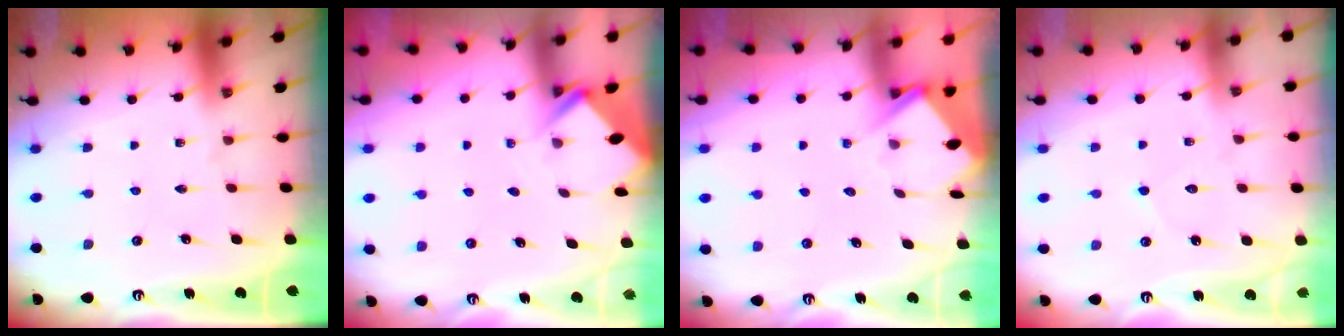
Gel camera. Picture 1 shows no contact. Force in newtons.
{"total": 2.7, "press": 2.7, "slide": 0.2}
{"total": 4.0, "press": 4.0, "slide": 0.4}
{"total": 5.4, "press": 5.4, "slide": 0.6}